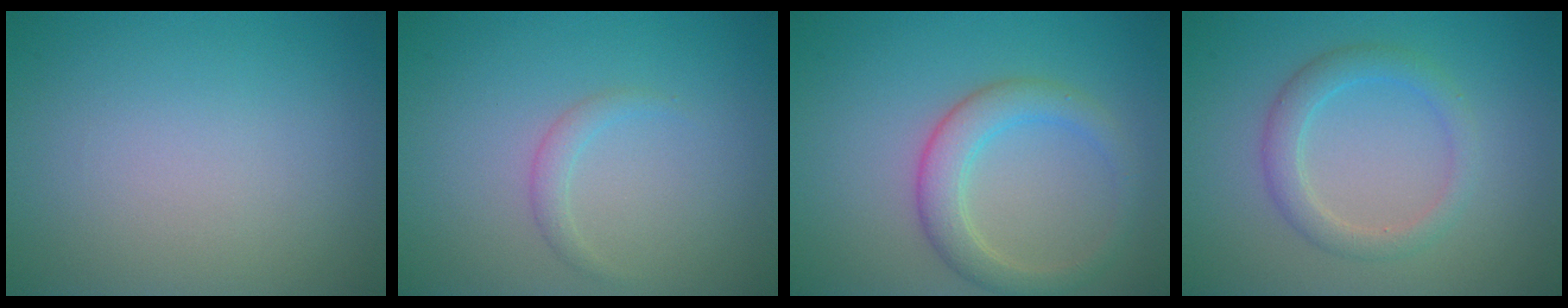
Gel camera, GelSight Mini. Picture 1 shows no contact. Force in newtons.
{"total": 1.1, "press": 1.1, "slide": 0.1}
{"total": 3.6, "press": 3.6, "slide": 0.1}
{"total": 2.7, "press": 2.7, "slide": 0.2}